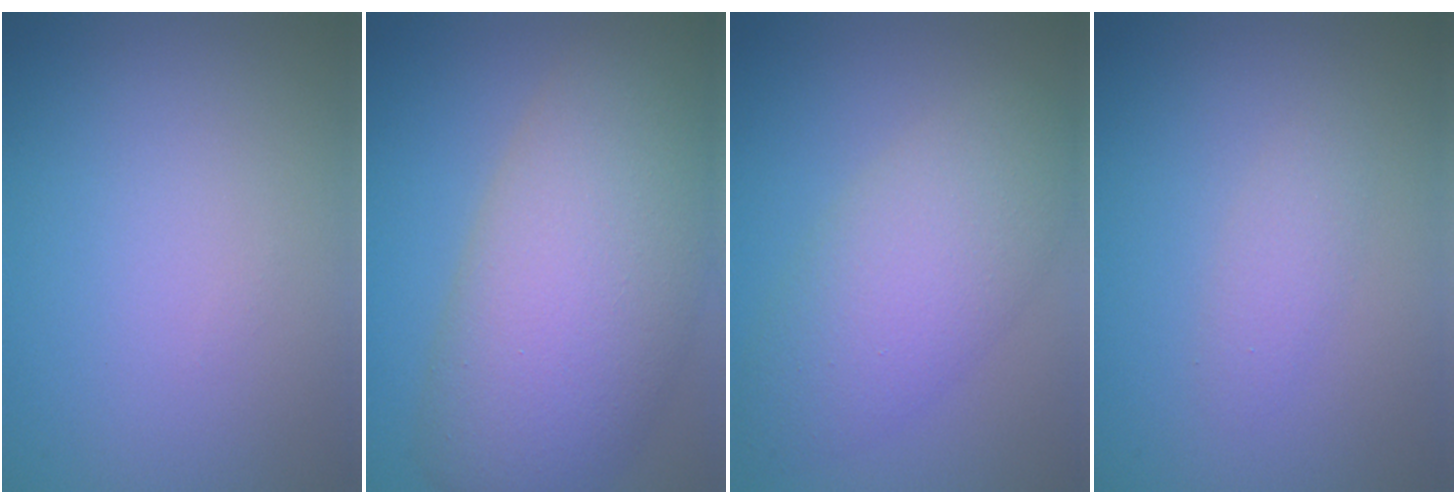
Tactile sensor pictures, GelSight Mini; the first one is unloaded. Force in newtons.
{"total": 12.2, "press": 12.2, "slide": 0.8}
{"total": 5.9, "press": 5.9, "slide": 0.2}
{"total": 1.4, "press": 1.4, "slide": 0.1}